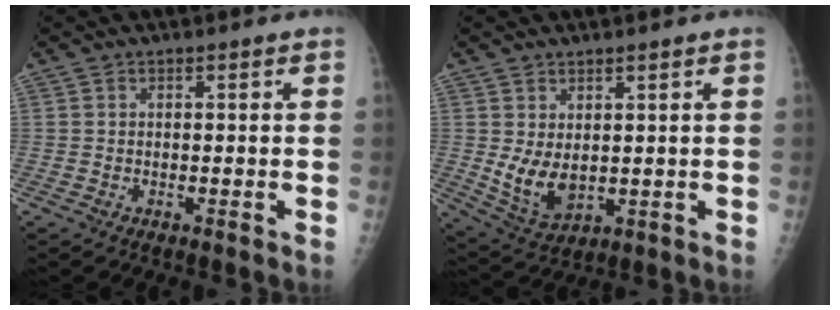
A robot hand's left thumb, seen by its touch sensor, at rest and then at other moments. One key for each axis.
{"total": 7.2, "fx": 1.3, "fy": 4.1, "fz": 5.8, "tx": -0.096, "ty": -0.020, "tz": 0.043}